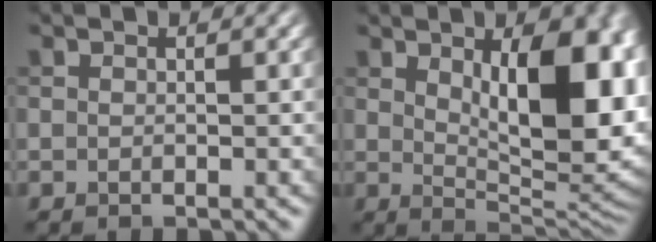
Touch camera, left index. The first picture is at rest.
{"total": 12.1, "force": [2.5, 5.3, 10.6], "torque": [-0.119, -0.007, 0.047]}